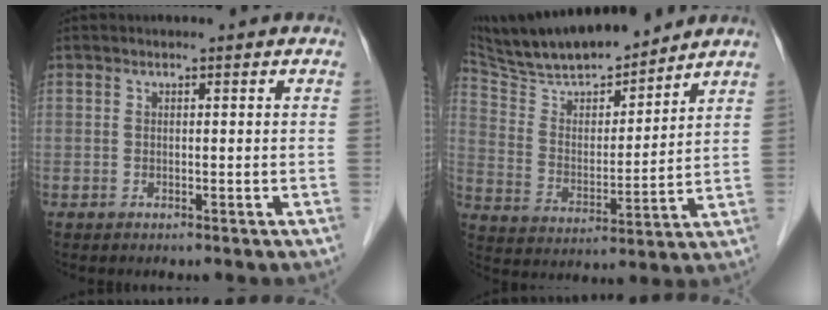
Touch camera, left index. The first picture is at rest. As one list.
[{"total": 15.9, "force": [14.3, 2.5, 6.4], "torque": [-0.116, 0.002, 0.254]}]